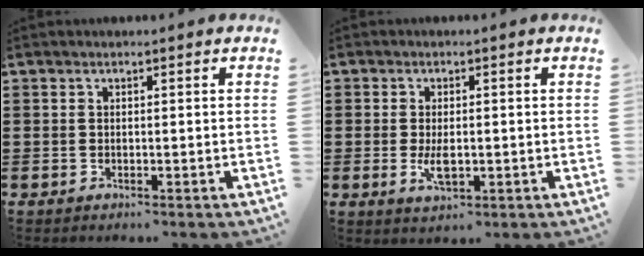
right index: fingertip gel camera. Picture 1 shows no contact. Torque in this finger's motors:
{"motor_torque": [2.14, 0.00, 0.56, 0.04]}